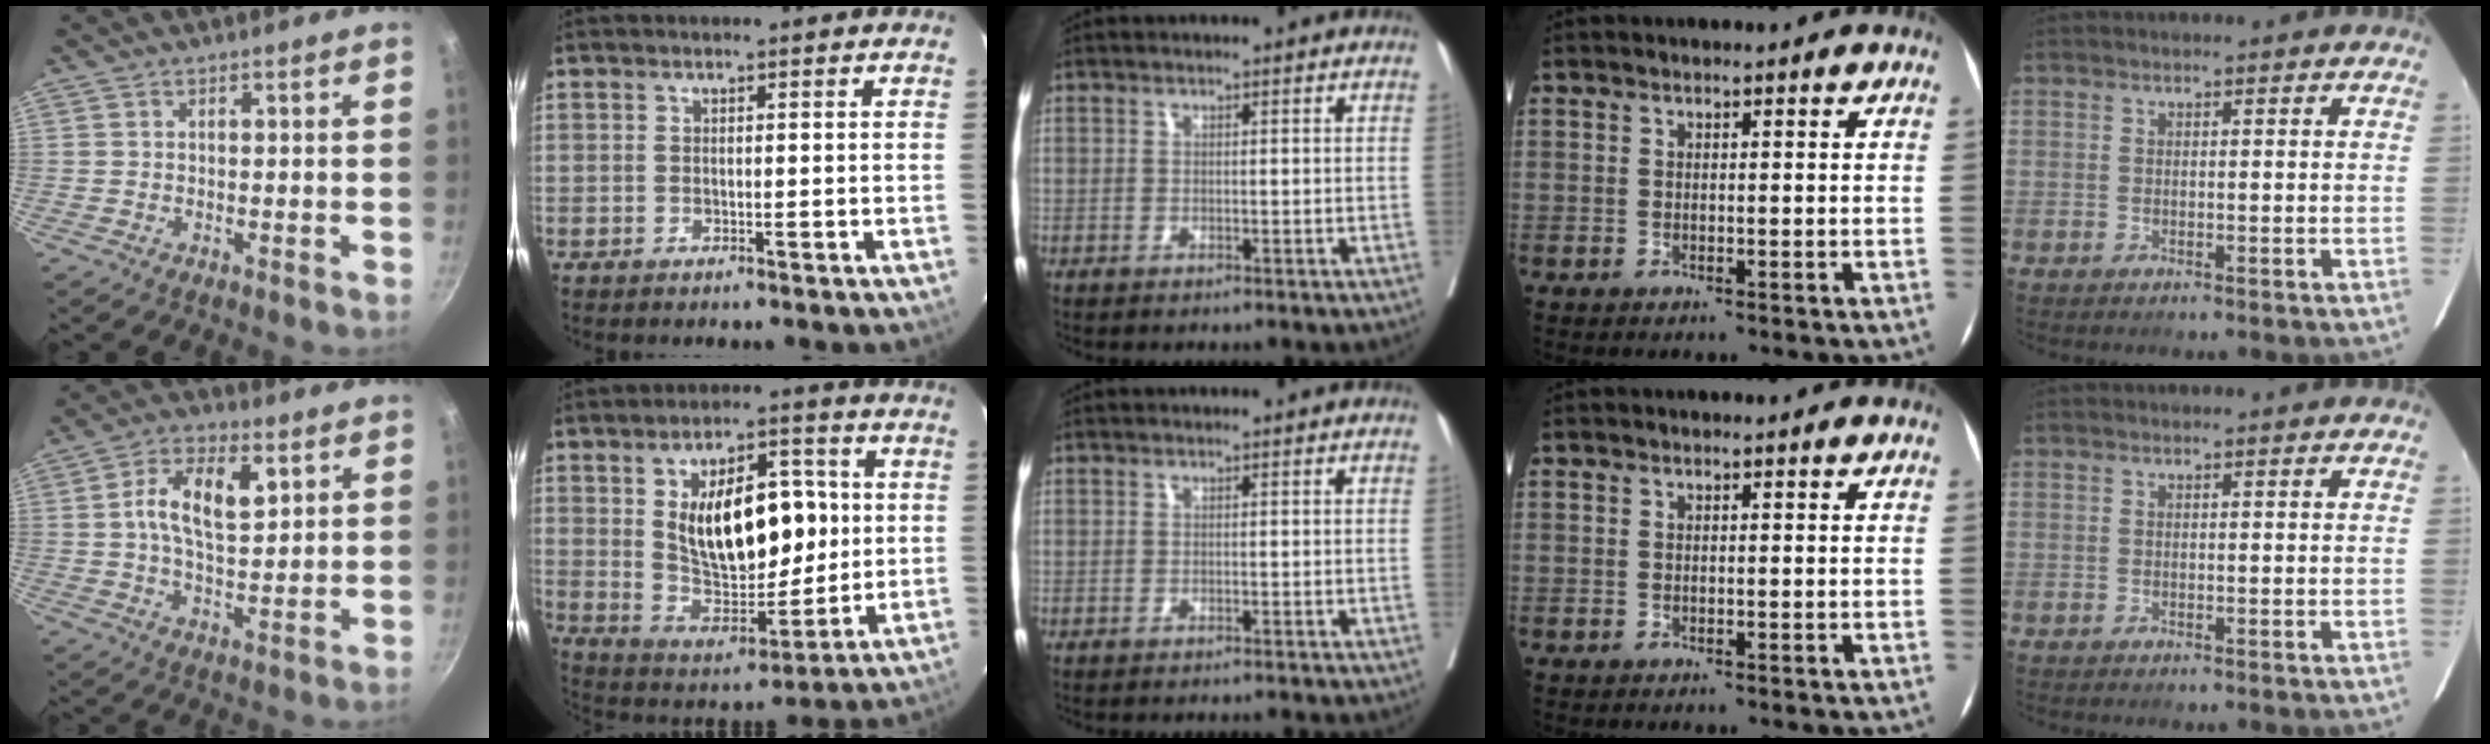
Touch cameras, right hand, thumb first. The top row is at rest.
{"thumb": {"total": 10.9, "force": [2.8, 5.4, 9.0], "torque": [-0.152, 0.001, 0.047]}, "index": {"total": 16.2, "force": [2.5, 7.6, 14.1], "torque": [-0.238, 0.010, 0.052]}, "middle": {"total": 3.1, "force": [-3.0, 0.1, 0.8], "torque": [-0.008, -0.009, -0.037]}}